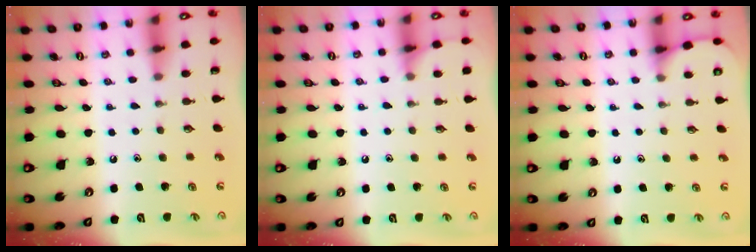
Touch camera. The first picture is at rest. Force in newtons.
{"total": 4.5, "press": 4.4, "slide": 0.6}
{"total": 4.3, "press": 4.2, "slide": 0.5}